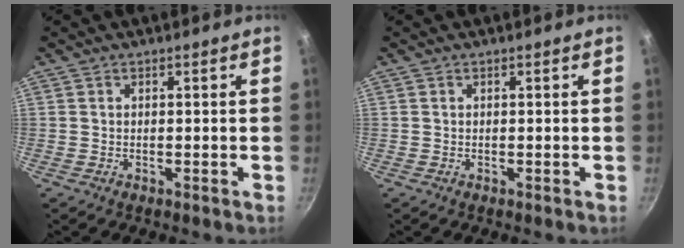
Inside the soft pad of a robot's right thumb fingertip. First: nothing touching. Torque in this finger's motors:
{"motor_torque": [-0.05, 0.05, 0.00, 0.00, 0.00]}